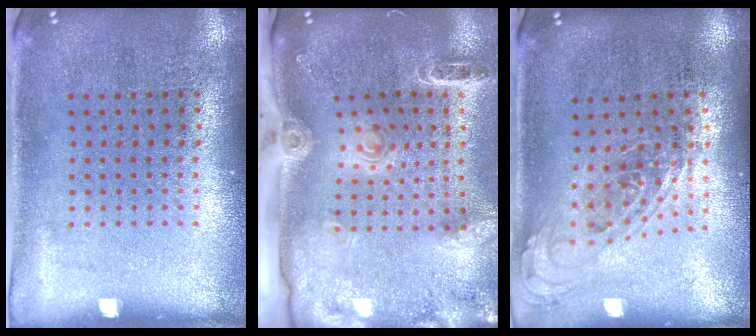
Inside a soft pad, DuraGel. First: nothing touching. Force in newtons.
{"total": 2.2, "press": 1.8, "slide": 1.2}
{"total": 0.8, "press": 0.8, "slide": 0.2}